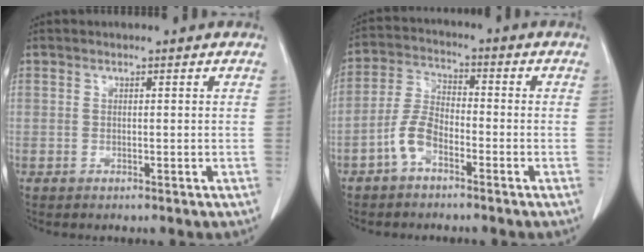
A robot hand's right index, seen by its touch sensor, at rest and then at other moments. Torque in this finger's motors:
{"motor_torque": [0.27, -0.16, 0.27, 0.08]}